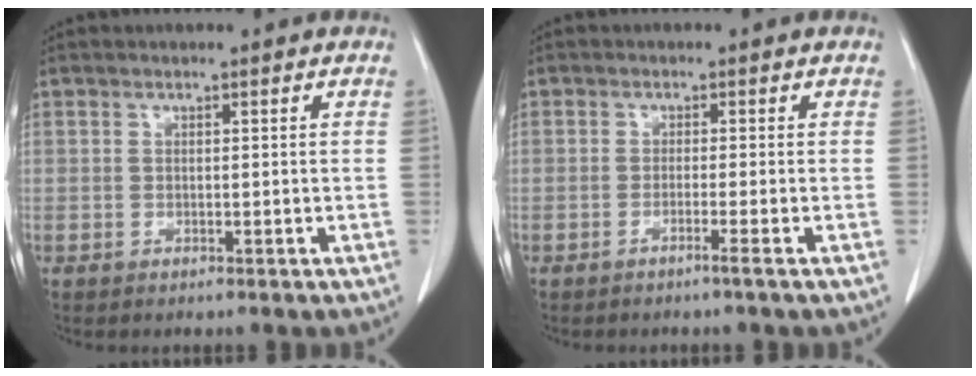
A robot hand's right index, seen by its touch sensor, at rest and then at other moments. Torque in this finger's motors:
{"motor_torque": [-0.07, 0.06, 0.01, 0.01]}